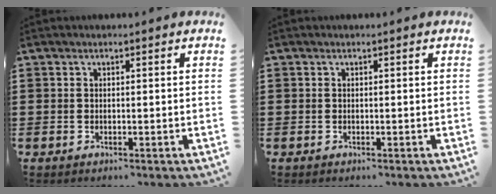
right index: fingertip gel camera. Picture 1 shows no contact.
{"total": 0.0}